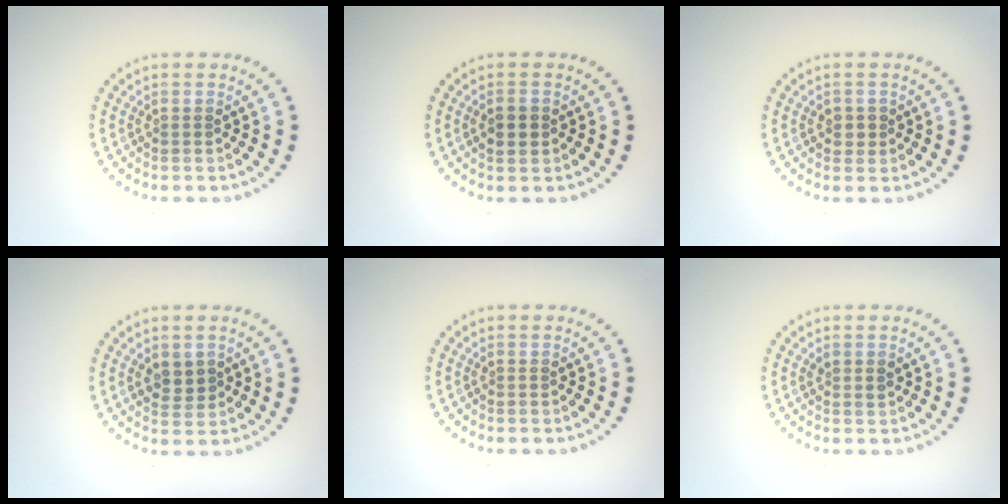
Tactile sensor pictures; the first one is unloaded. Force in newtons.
{"total": 1.7, "press": 1.7, "slide": 0.3}
{"total": 1.1, "press": 1.1, "slide": 0.4}
{"total": 1.8, "press": 1.7, "slide": 0.5}
{"total": 0.0}
{"total": 0.8, "press": 0.8, "slide": 0.3}